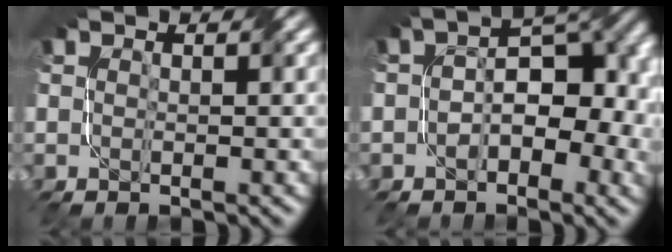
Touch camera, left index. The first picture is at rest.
{"total": 7.1, "force": [-1.4, 4.0, 5.7], "torque": [-0.071, 0.015, -0.029]}